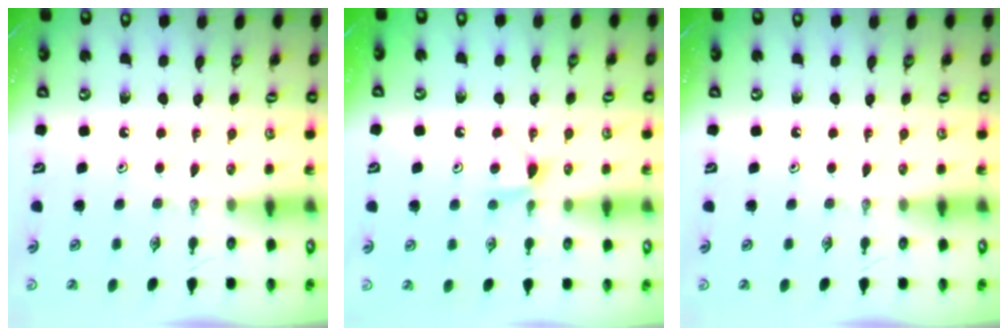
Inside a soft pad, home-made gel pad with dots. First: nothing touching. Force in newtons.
{"total": 5.7, "press": 5.6, "slide": 0.8}
{"total": 0.0}